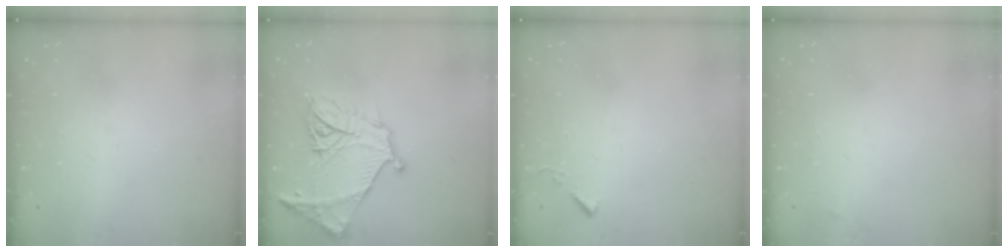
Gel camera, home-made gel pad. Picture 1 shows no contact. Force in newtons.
{"total": 19.4, "press": 19.3, "slide": 2.0}
{"total": 3.2, "press": 3.2, "slide": 0.5}
{"total": 2.5, "press": 2.4, "slide": 0.4}